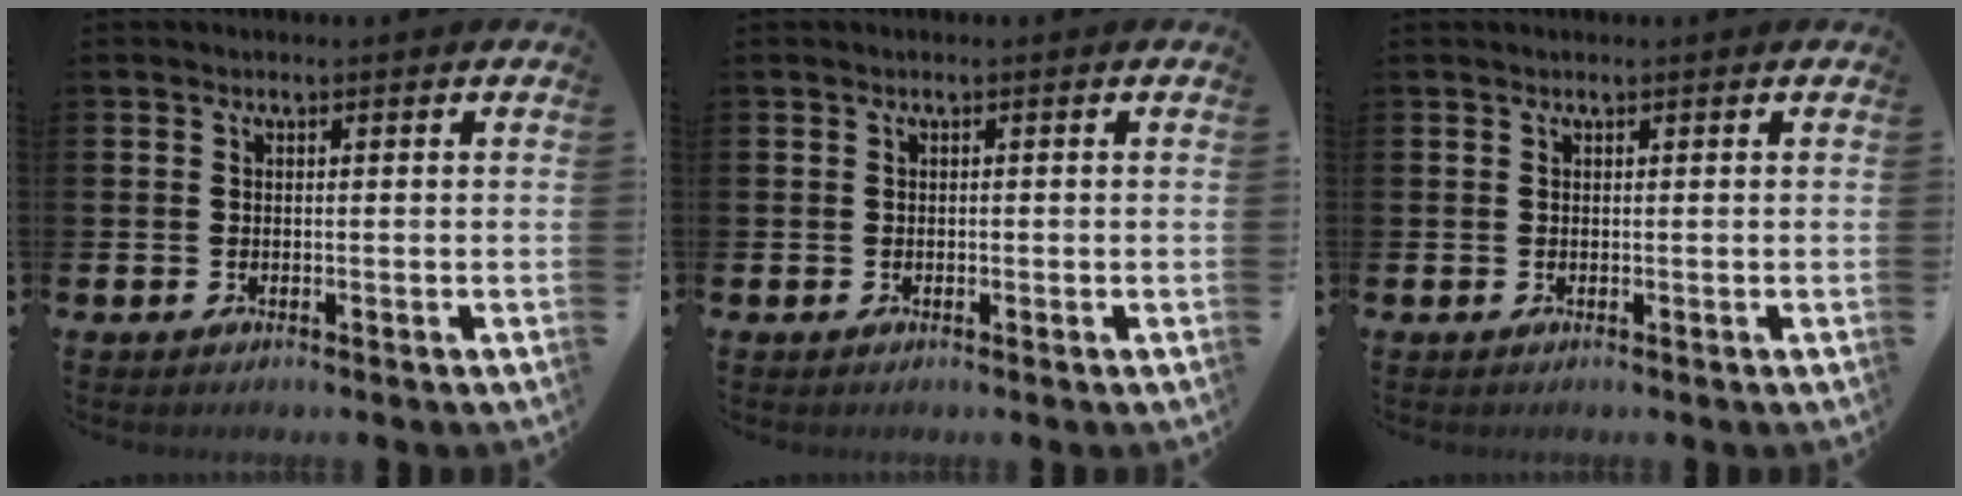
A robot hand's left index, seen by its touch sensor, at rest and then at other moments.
{"total": 0.0}
{"total": 0.0}